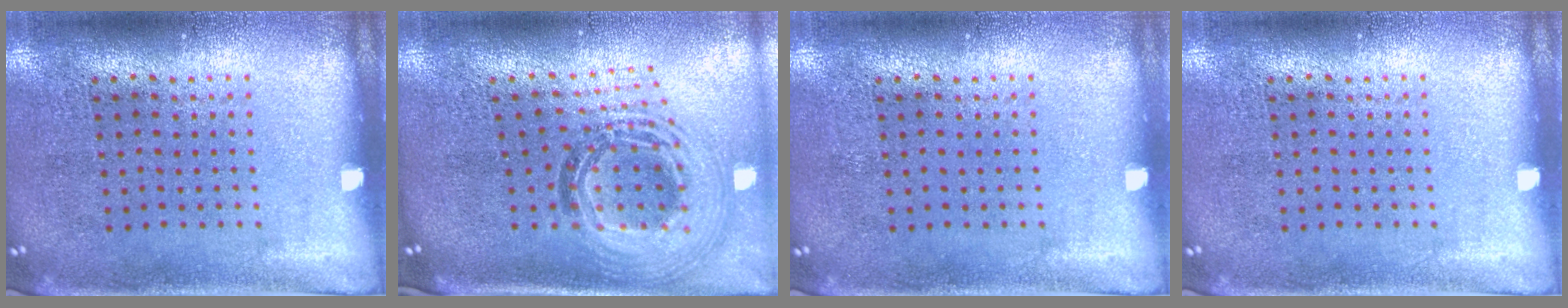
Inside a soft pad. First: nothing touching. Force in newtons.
{"total": 1.8, "press": 1.5, "slide": 1.0}
{"total": 0.0}
{"total": 0.0}